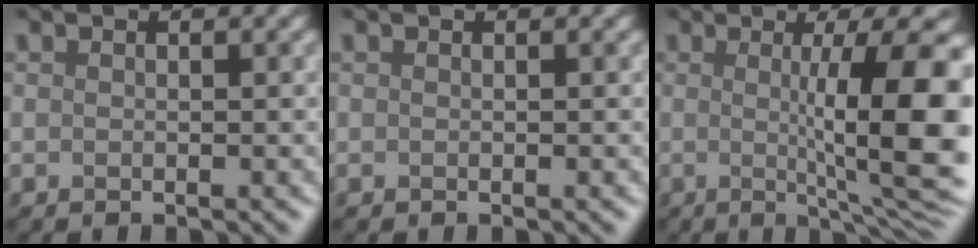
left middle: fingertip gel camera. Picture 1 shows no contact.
{"total": 0.0}
{"total": 9.7, "force": [-0.3, 1.4, 9.6], "torque": [-0.126, 0.000, 0.017]}